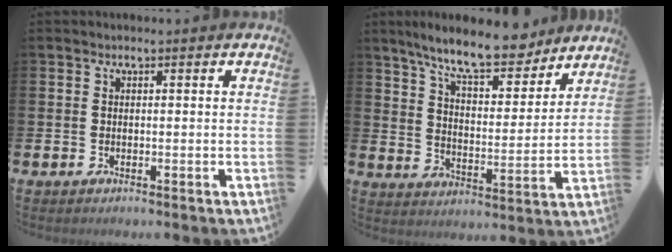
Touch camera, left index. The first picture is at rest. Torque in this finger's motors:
{"motor_torque": [0.64, -0.57, 1.05, 0.21]}